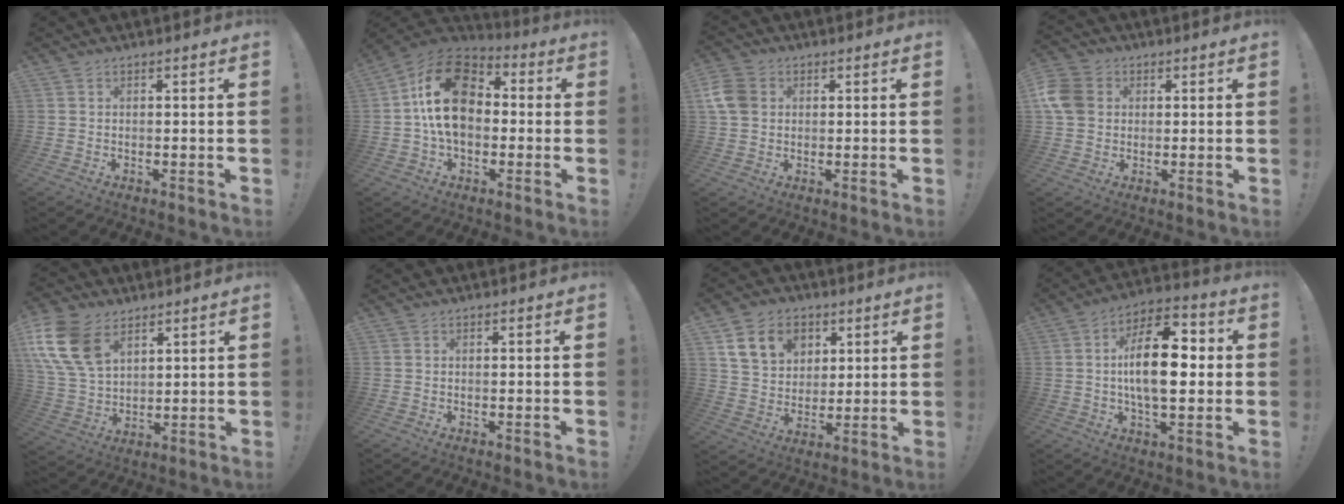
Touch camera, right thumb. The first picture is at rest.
{"total": 19.5, "force": [2.5, 13.3, 14.0], "torque": [-0.240, 0.013, 0.043]}
{"total": 7.8, "force": [1.5, 6.4, 4.2], "torque": [-0.086, 0.004, 0.031]}
{"total": 9.1, "force": [1.4, 7.7, 4.6], "torque": [-0.087, 0.004, 0.029]}
{"total": 17.5, "force": [8.2, 11.7, 10.1], "torque": [-0.208, -0.034, 0.162]}
{"total": 0.0}
{"total": 13.8, "force": [6.4, 10.7, 5.9], "torque": [-0.088, -0.024, 0.128]}
{"total": 17.9, "force": [0.3, 8.8, 15.6], "torque": [-0.256, 0.005, -0.002]}